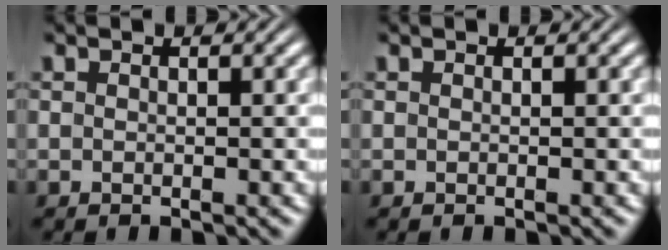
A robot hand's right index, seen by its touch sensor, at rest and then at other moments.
{"total": 0.0}